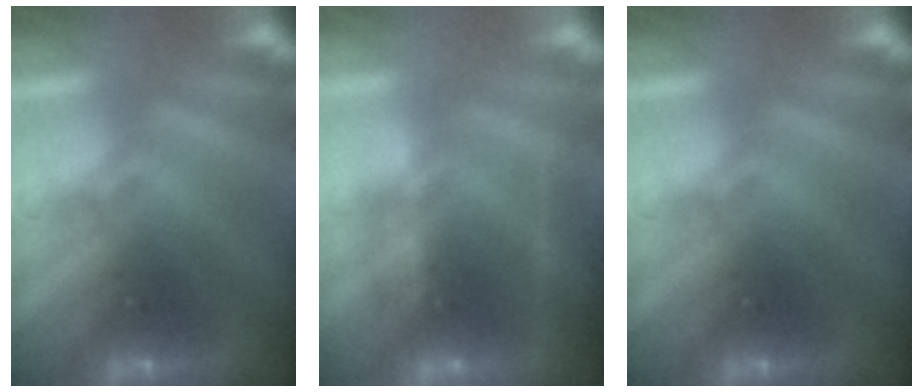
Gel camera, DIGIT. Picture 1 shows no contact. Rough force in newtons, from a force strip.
{"total": 2.9}
{"total": 0.0}